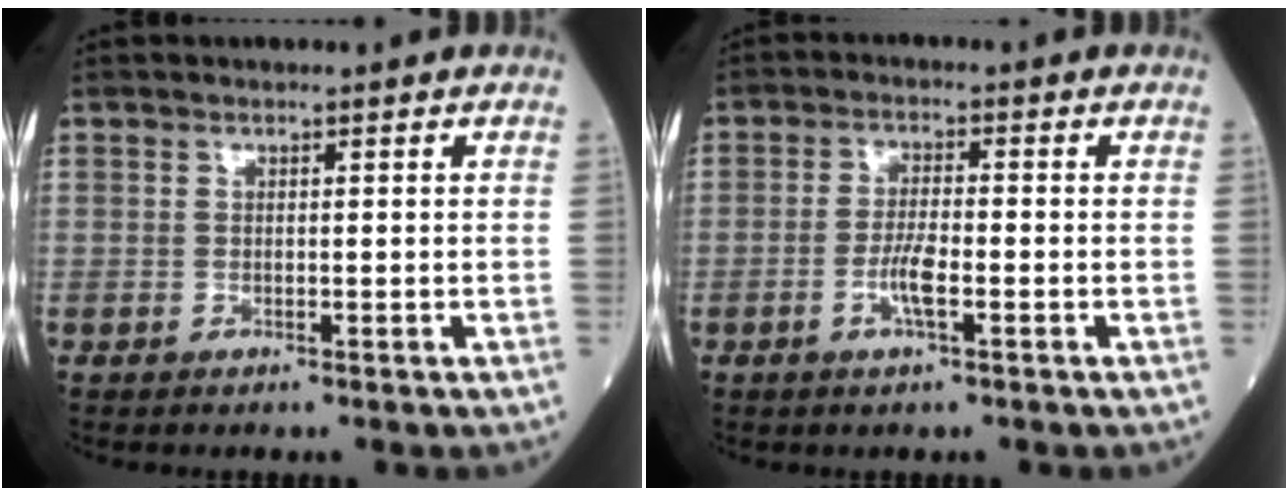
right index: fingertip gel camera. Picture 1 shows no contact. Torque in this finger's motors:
{"motor_torque": [0.11, -0.21, 0.06, 0.02]}